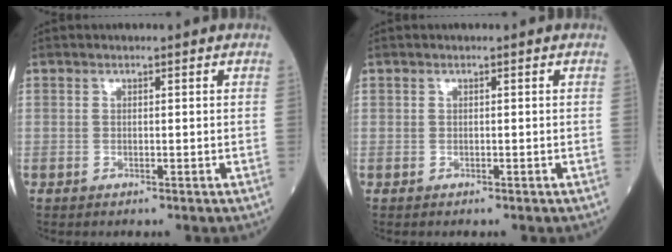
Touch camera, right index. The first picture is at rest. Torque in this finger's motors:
{"motor_torque": [-0.01, -0.13, -0.09, -0.01]}